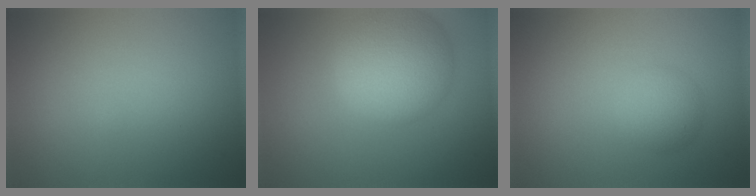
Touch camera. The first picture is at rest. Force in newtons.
{"total": 8.1, "press": 8.1, "slide": 0.3}
{"total": 2.4, "press": 2.4, "slide": 0.1}